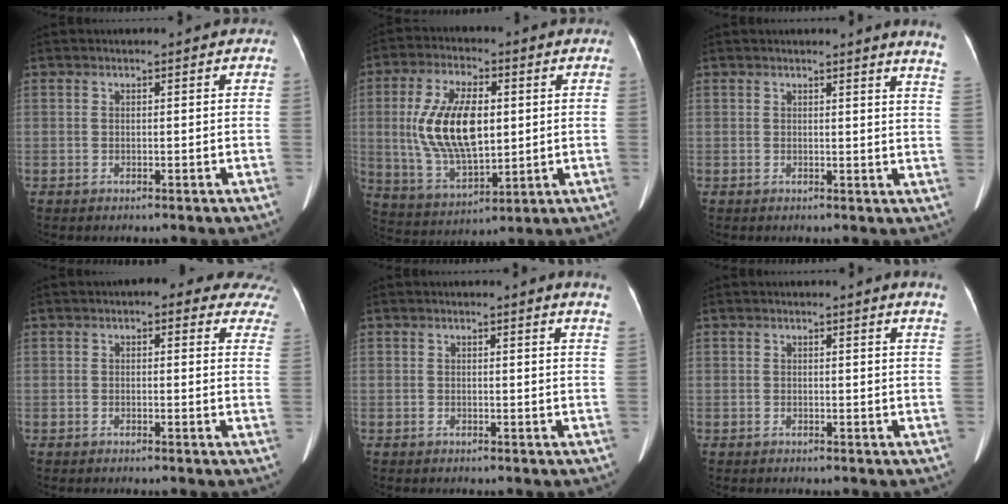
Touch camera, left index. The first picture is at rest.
{"total": 14.0, "force": [1.6, 6.2, 12.4], "torque": [-0.261, 0.009, 0.038]}
{"total": 5.8, "force": [5.2, -1.1, 2.4], "torque": [-0.025, -0.046, 0.029]}
{"total": 12.8, "force": [10.9, 4.5, 5.0], "torque": [-0.009, -0.002, 0.088]}
{"total": 4.2, "force": [3.9, -0.6, 1.6], "torque": [-0.018, -0.021, 0.017]}
{"total": 3.6, "force": [3.2, -0.6, 1.5], "torque": [-0.019, -0.016, 0.015]}